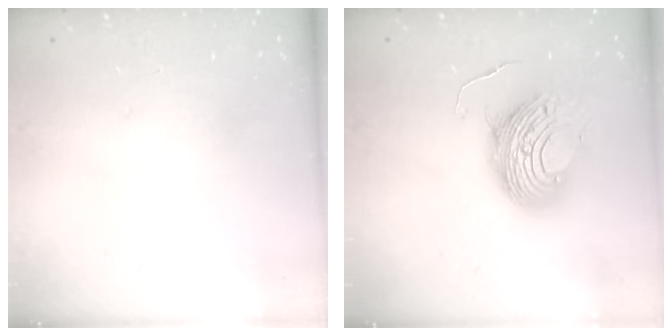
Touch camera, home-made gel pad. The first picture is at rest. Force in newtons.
{"total": 12.1, "press": 12.1, "slide": 1.2}